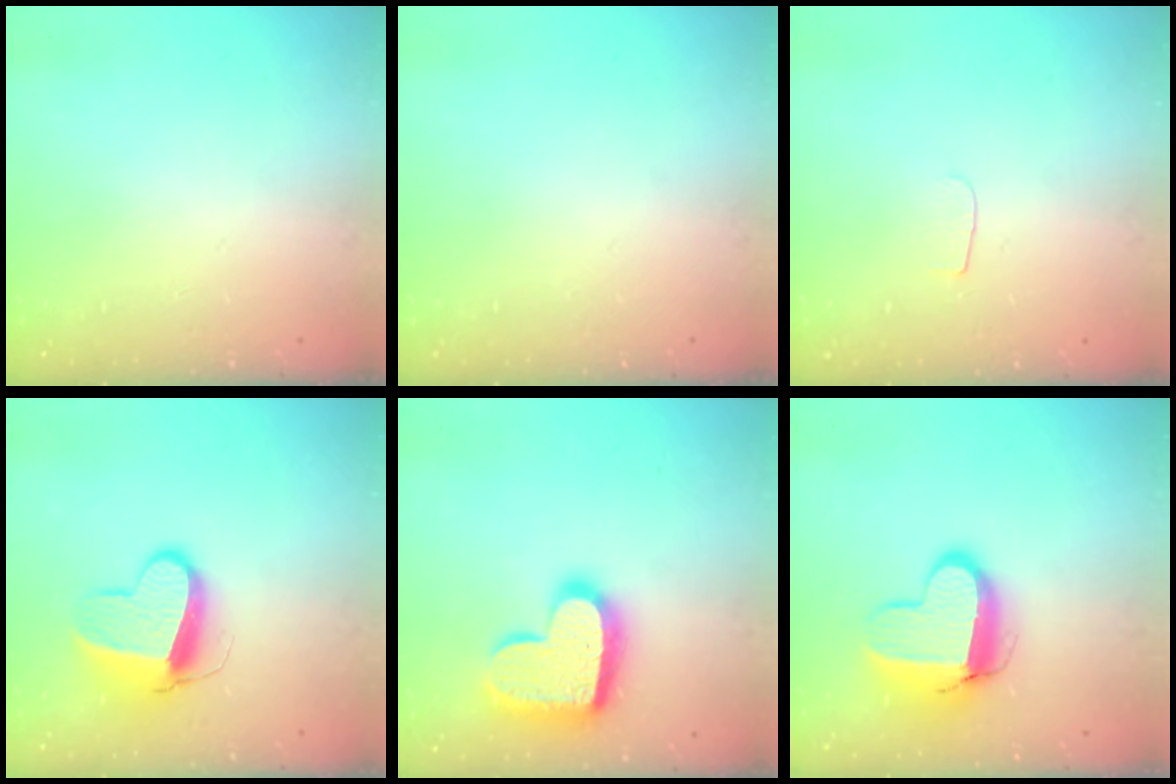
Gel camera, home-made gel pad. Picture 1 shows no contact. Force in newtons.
{"total": 0.0}
{"total": 3.5, "press": 3.4, "slide": 0.4}
{"total": 10.9, "press": 10.8, "slide": 1.3}
{"total": 19.0, "press": 19.0, "slide": 1.1}
{"total": 11.6, "press": 11.6, "slide": 0.6}